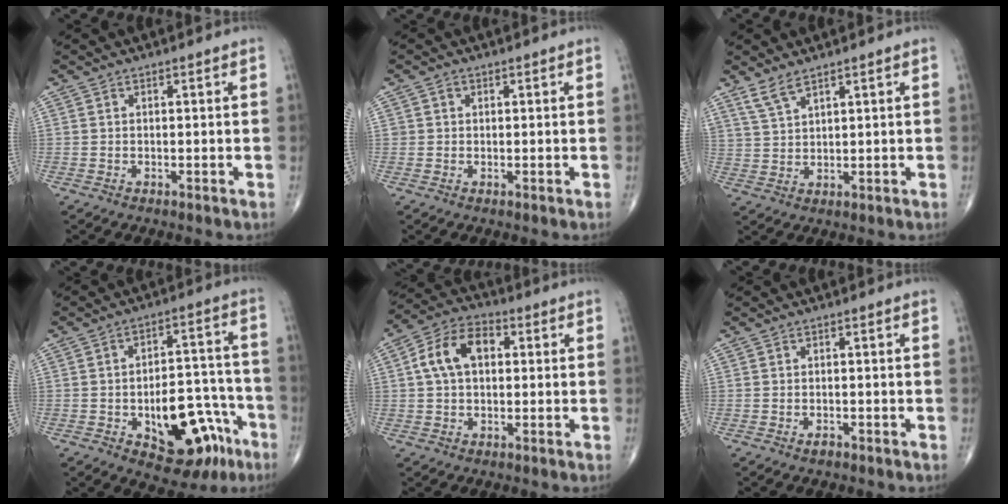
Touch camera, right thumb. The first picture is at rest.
{"total": 1.0, "force": [0.2, 0.9, 0.2], "torque": [0.004, 0.002, 0.002]}
{"total": 3.9, "force": [3.1, 1.0, 2.1], "torque": [-0.047, -0.014, 0.070]}
{"total": 16.9, "force": [-7.3, 8.9, 12.4], "torque": [-0.127, 0.058, -0.089]}
{"total": 10.0, "force": [1.7, 6.5, 7.4], "torque": [-0.132, 0.027, 0.023]}
{"total": 1.1, "force": [-0.7, 0.6, 0.7], "torque": [-0.010, 0.003, -0.012]}